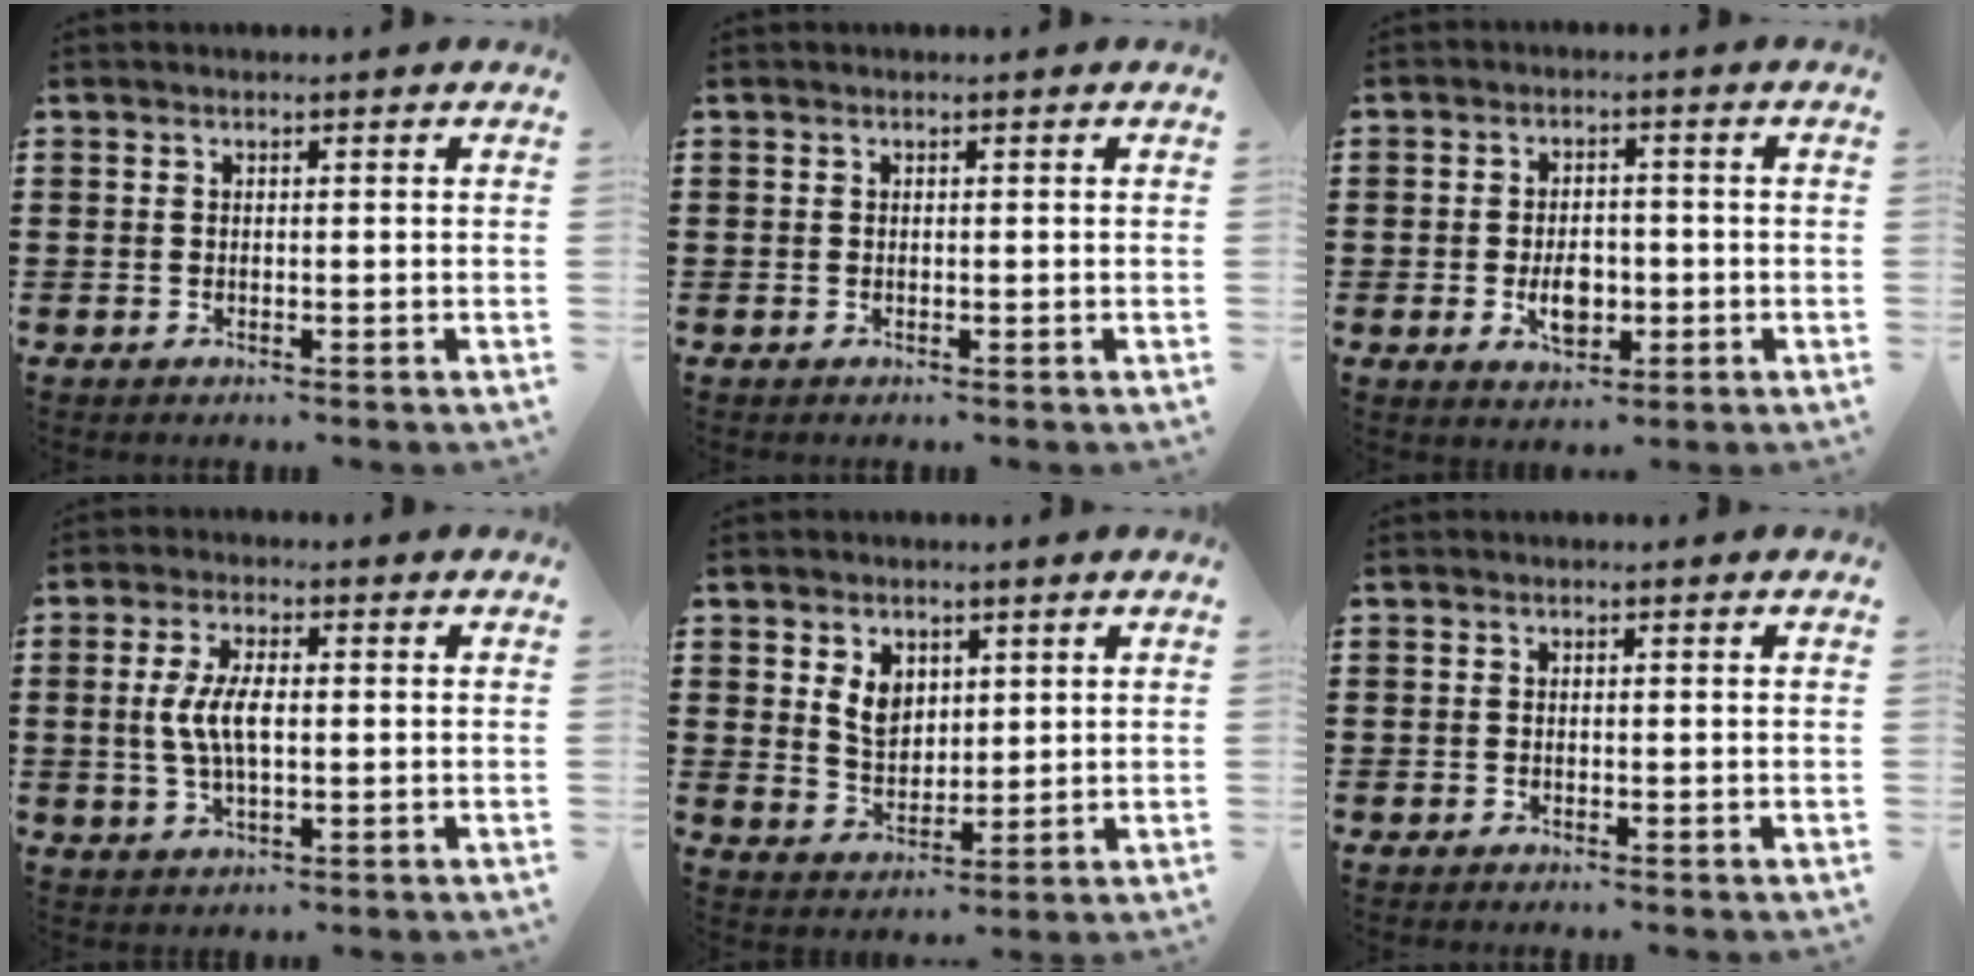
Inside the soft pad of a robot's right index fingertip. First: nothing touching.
{"total": 0.0}
{"total": 4.7, "force": [-1.1, 2.9, 3.5], "torque": [-0.051, -0.003, -0.021]}
{"total": 5.7, "force": [0.2, 2.2, 5.2], "torque": [-0.119, -0.001, -0.004]}
{"total": 4.8, "force": [1.9, 3.6, 2.6], "torque": [-0.054, 0.008, 0.032]}
{"total": 0.0}